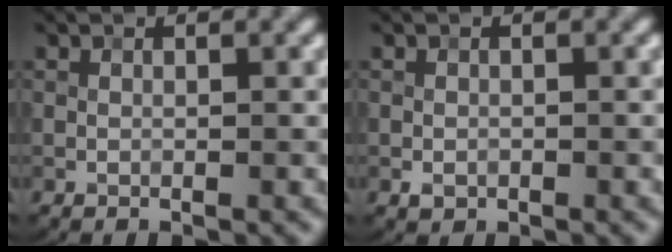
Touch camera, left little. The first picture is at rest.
{"total": 0.5, "force": [-0.1, 0.5, 0.2], "torque": [-0.002, -0.001, -0.004]}